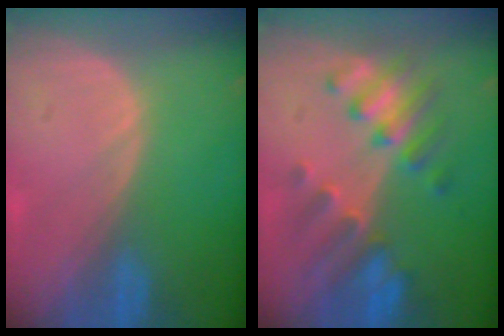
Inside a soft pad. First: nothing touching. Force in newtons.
{"total": 7.5, "press": 7.5, "slide": 0.5}